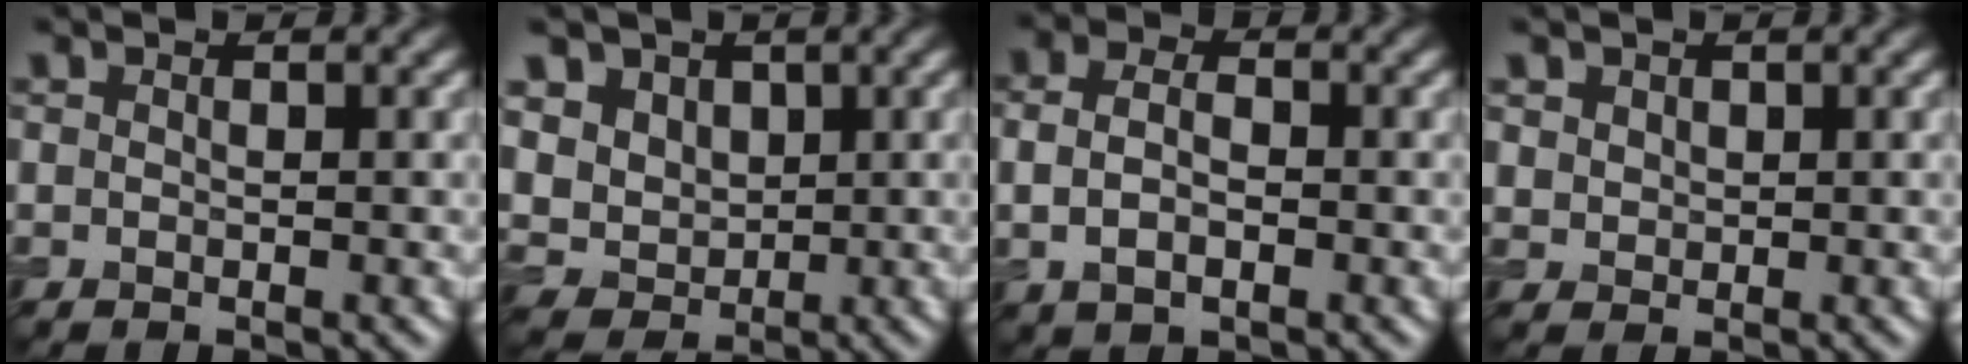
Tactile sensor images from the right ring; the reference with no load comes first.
{"total": 5.3, "force": [1.7, 4.6, 2.0], "torque": [-0.051, 0.000, 0.031]}
{"total": 3.2, "force": [-0.2, 2.1, 2.4], "torque": [-0.055, 0.000, -0.006]}
{"total": 1.9, "force": [1.0, 1.5, 0.6], "torque": [-0.018, -0.001, 0.029]}